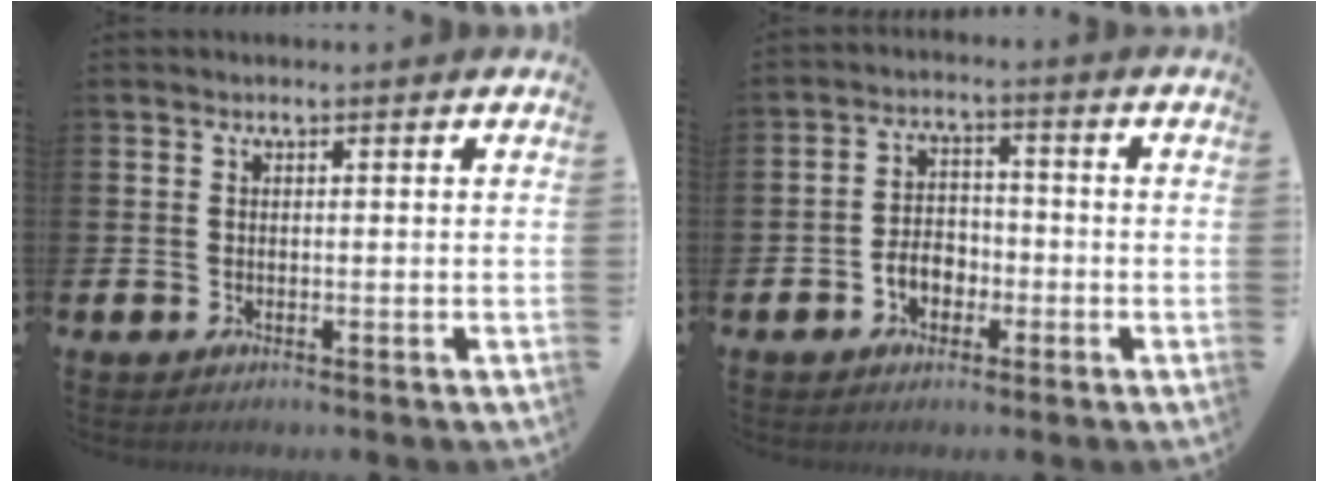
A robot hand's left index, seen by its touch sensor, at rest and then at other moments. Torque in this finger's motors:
{"motor_torque": [0.16, 0.14, 0.11, 0.01]}